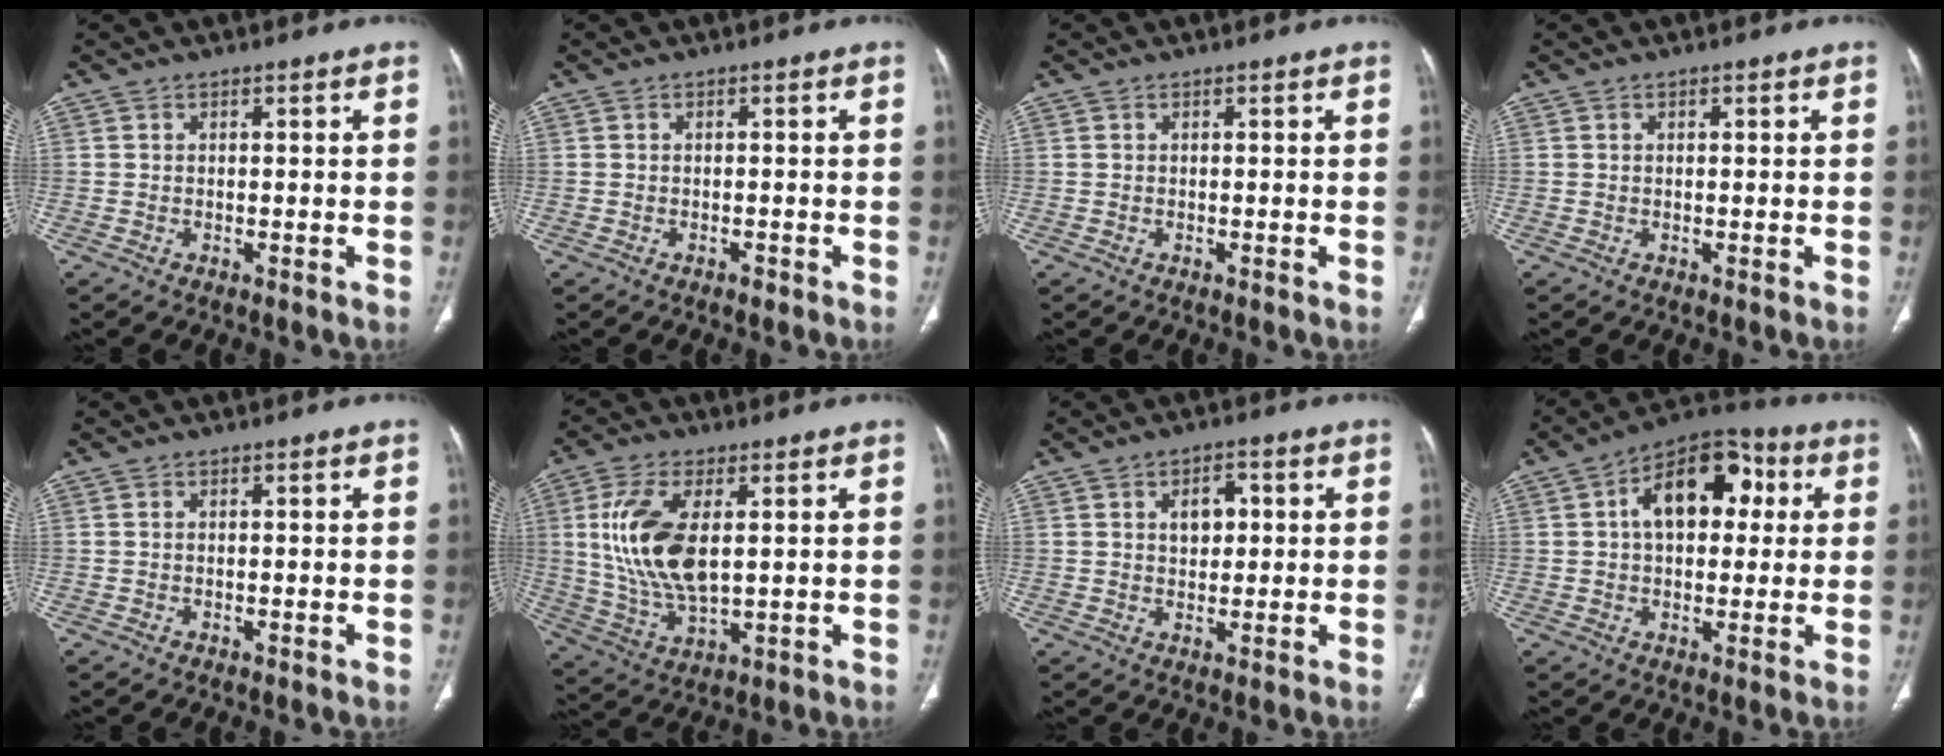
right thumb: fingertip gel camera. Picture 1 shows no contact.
{"total": 0.8, "force": [-0.6, 0.4, 0.4], "torque": [-0.007, 0.001, -0.008]}
{"total": 0.0}
{"total": 0.5, "force": [0.3, 0.2, 0.4], "torque": [-0.006, -0.002, 0.004]}
{"total": 0.0}
{"total": 14.7, "force": [2.5, 7.1, 12.6], "torque": [-0.259, -0.018, 0.058]}
{"total": 4.8, "force": [1.2, 3.1, 3.4], "torque": [-0.037, 0.002, 0.018]}
{"total": 14.8, "force": [3.3, 9.1, 11.2], "torque": [-0.139, 0.026, 0.042]}